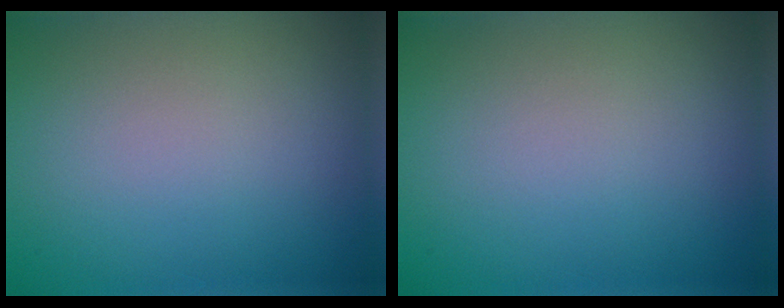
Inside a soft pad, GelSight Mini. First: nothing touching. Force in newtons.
{"total": 0.0}